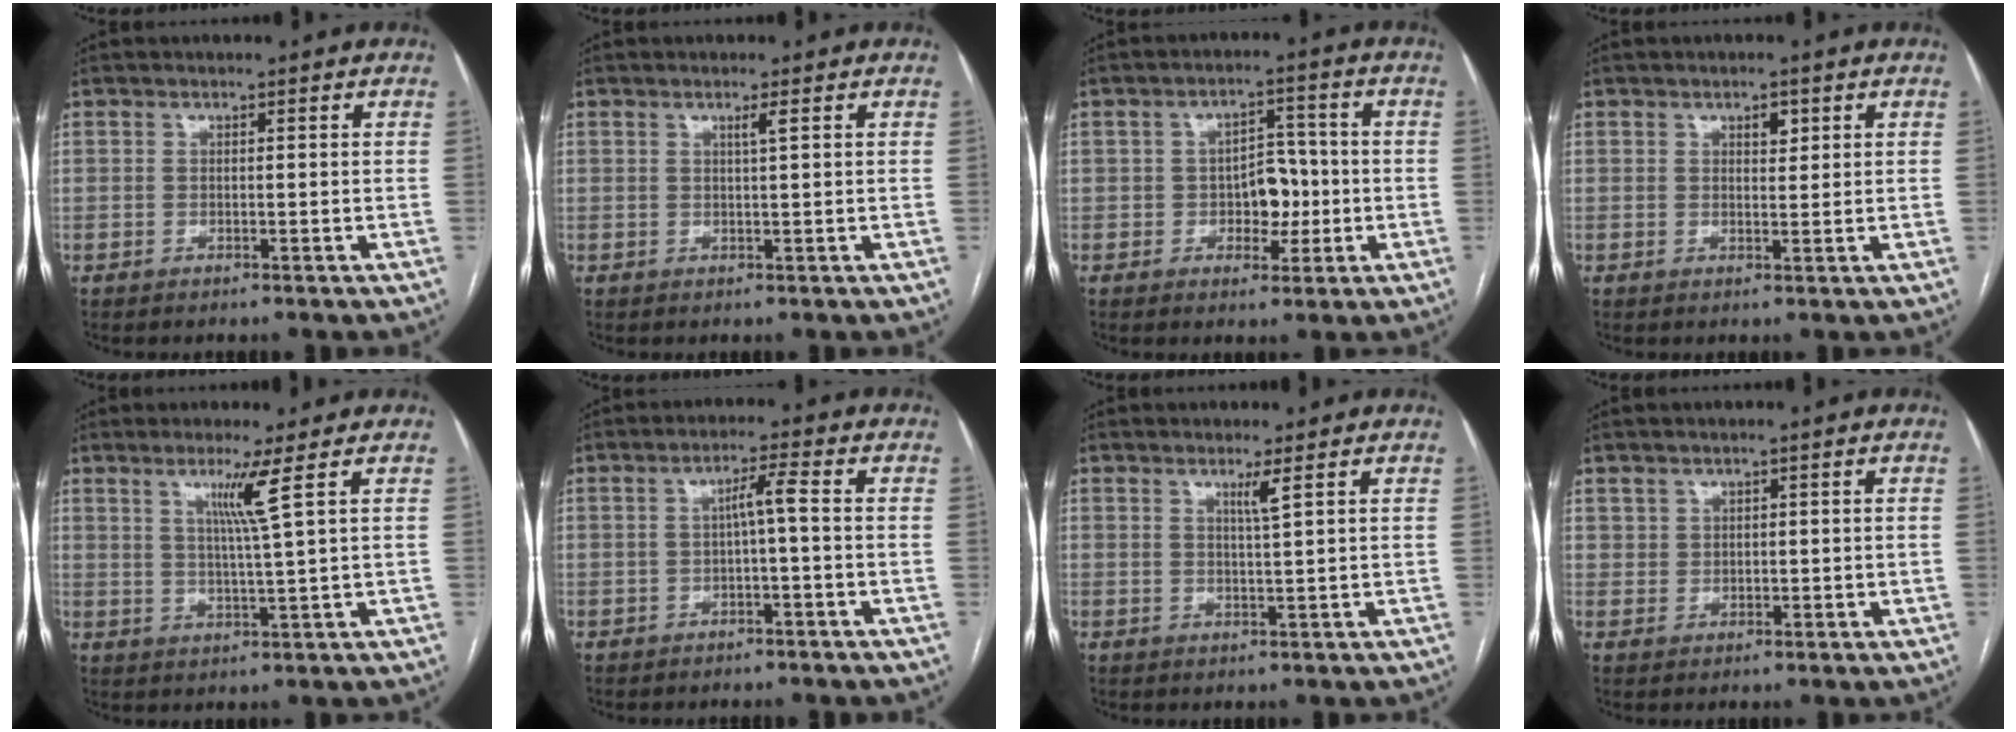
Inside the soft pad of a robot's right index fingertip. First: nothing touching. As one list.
[{"total": 1.6, "force": [0.6, -0.3, 1.4], "torque": [-0.028, -0.003, 0.011]}, {"total": 5.9, "force": [-0.9, 3.8, 4.4], "torque": [-0.063, 0.017, -0.010]}, {"total": 2.2, "force": [1.1, 1.0, 1.6], "torque": [-0.026, -0.002, 0.017]}, {"total": 5.1, "force": [2.5, -1.7, 4.2], "torque": [-0.080, -0.014, 0.049]}, {"total": 3.1, "force": [-0.2, -0.1, 3.1], "torque": [-0.055, 0.009, -0.002]}, {"total": 2.2, "force": [1.2, -0.6, 1.7], "torque": [-0.033, -0.012, 0.023]}, {"total": 1.7, "force": [1.0, 1.3, 0.3], "torque": [0.000, 0.000, 0.016]}]